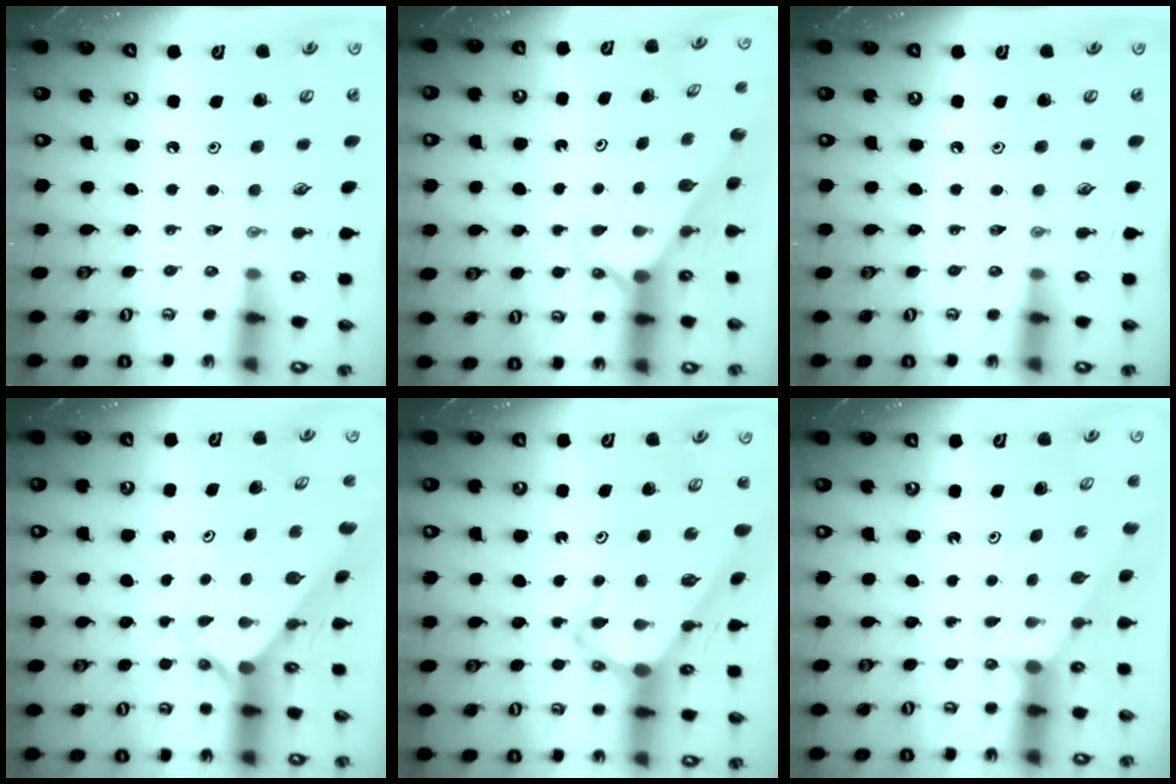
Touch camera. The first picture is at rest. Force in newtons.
{"total": 2.2, "press": 2.2, "slide": 0.2}
{"total": 0.0}
{"total": 2.5, "press": 2.5, "slide": 0.3}
{"total": 6.7, "press": 6.7, "slide": 0.7}
{"total": 0.6, "press": 0.6, "slide": 0.1}